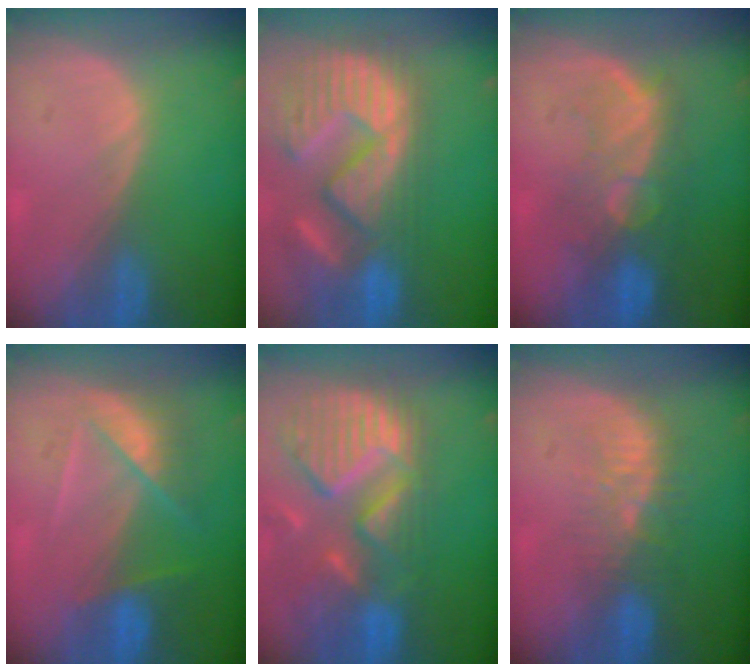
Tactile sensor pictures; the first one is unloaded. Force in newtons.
{"total": 14.9, "press": 12.3, "slide": 8.5}
{"total": 9.6, "press": 8.5, "slide": 4.6}
{"total": 7.4, "press": 6.5, "slide": 3.5}
{"total": 13.5, "press": 11.4, "slide": 7.2}
{"total": 6.0, "press": 5.7, "slide": 1.9}